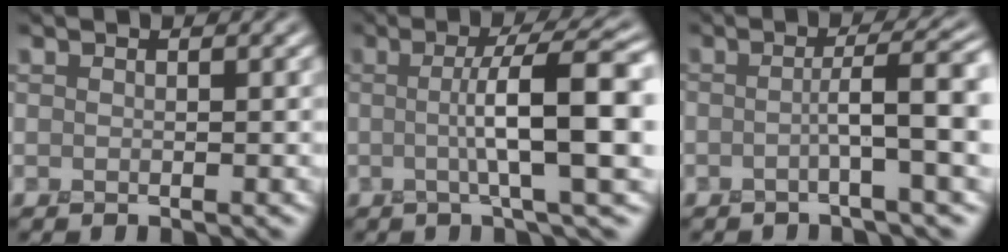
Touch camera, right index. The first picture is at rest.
{"total": 8.8, "force": [0.2, 1.7, 8.7], "torque": [-0.116, 0.007, 0.001]}
{"total": 5.1, "force": [-0.7, 0.7, 5.0], "torque": [-0.074, 0.015, -0.025]}